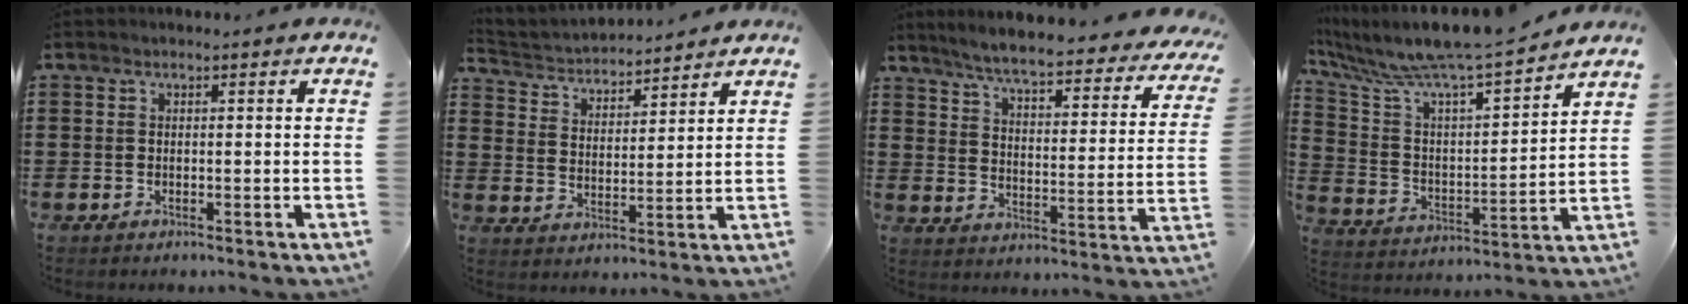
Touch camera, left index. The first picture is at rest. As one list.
[{"total": 3.7, "force": [3.6, 0.6, 0.0], "torque": [-0.022, -0.022, 0.060]}, {"total": 5.8, "force": [5.2, -0.2, 2.6], "torque": [-0.074, -0.040, 0.083]}, {"total": 8.5, "force": [7.8, 0.0, 3.3], "torque": [-0.101, -0.066, 0.125]}]